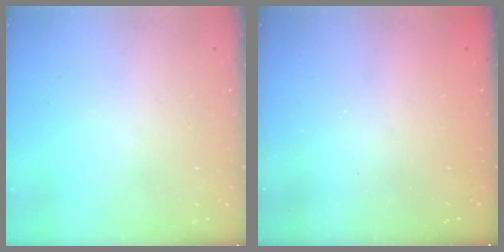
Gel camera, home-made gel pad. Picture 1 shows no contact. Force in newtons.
{"total": 2.4, "press": 2.3, "slide": 0.8}